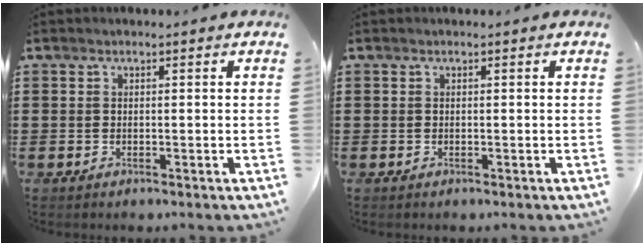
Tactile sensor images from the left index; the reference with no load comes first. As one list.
[{"total": 0.0}]